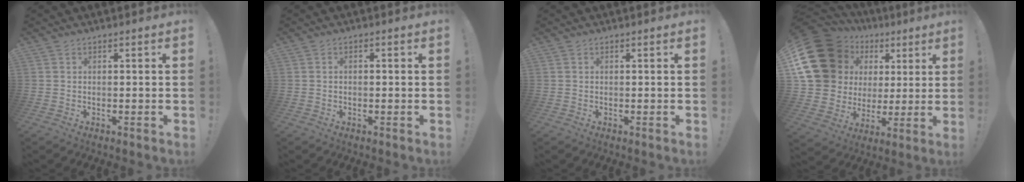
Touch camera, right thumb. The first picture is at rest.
{"total": 1.0, "force": [-0.5, 0.6, 0.6], "torque": [-0.018, 0.007, -0.009]}
{"total": 0.0}
{"total": 21.1, "force": [8.1, 16.1, 10.9], "torque": [-0.181, -0.045, 0.191]}